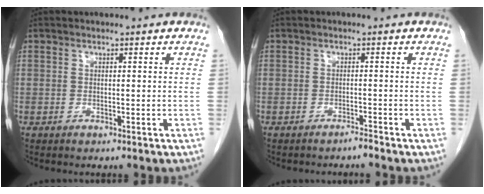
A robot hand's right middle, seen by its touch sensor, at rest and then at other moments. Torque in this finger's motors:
{"motor_torque": [0.31, -0.08, 0.00, -0.01]}